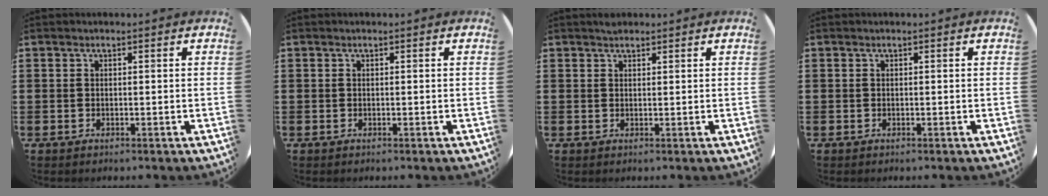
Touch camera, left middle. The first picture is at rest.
{"total": 0.0}
{"total": 1.0, "force": [0.9, 0.3, 0.0], "torque": [0.006, -0.002, 0.016]}
{"total": 0.0}